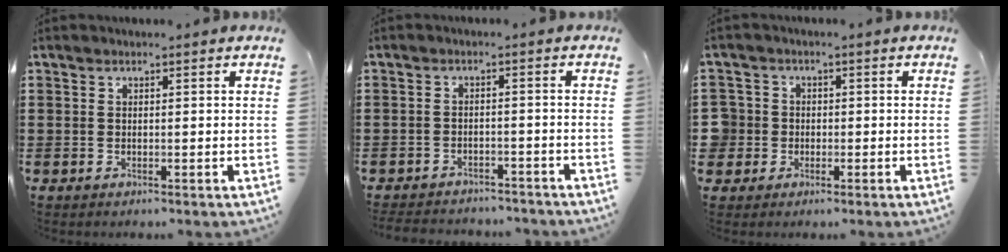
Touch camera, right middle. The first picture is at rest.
{"total": 2.8, "force": [-2.8, 0.3, -0.1], "torque": [-0.006, -0.004, -0.059]}
{"total": 3.9, "force": [-0.5, 3.8, 0.5], "torque": [-0.042, 0.004, -0.020]}